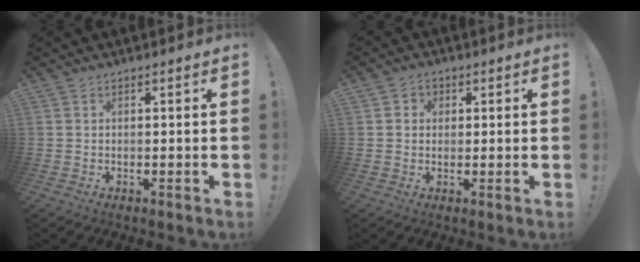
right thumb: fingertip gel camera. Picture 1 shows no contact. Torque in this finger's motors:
{"motor_torque": [-0.30, 0.14, 0.03, 0.03, -0.03]}